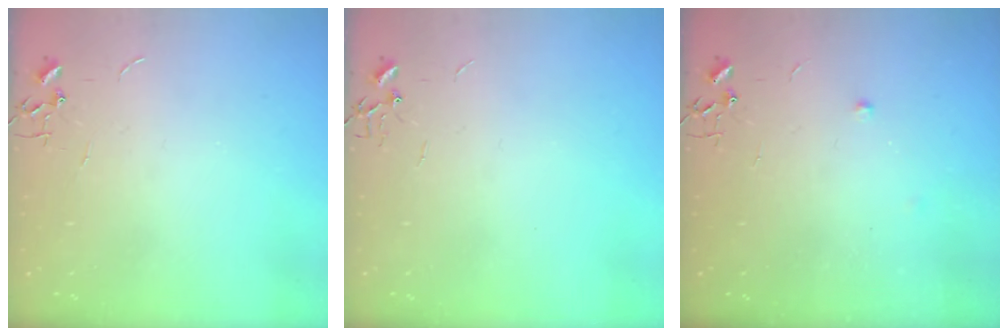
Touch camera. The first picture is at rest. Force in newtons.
{"total": 0.0}
{"total": 4.6, "press": 4.4, "slide": 1.1}